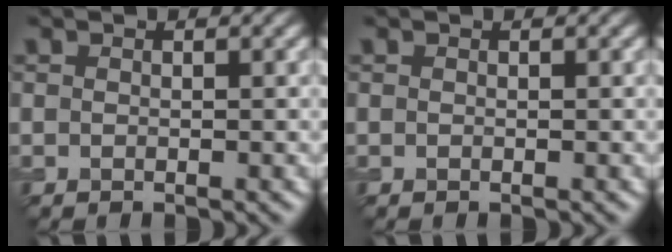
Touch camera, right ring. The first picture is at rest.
{"total": 0.0}